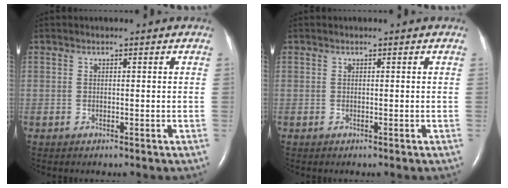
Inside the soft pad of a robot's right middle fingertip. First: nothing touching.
{"total": 0.0}